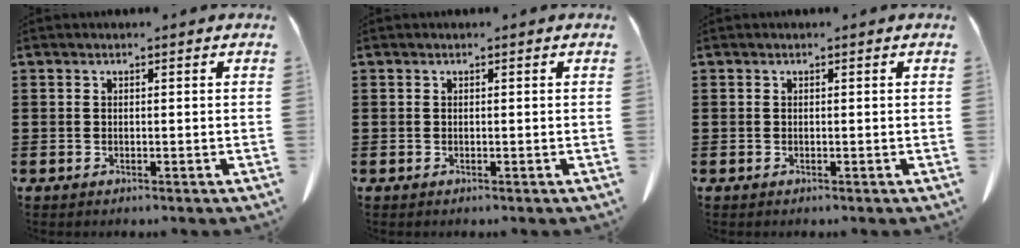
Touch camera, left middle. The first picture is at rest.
{"total": 0.0}
{"total": 0.0}